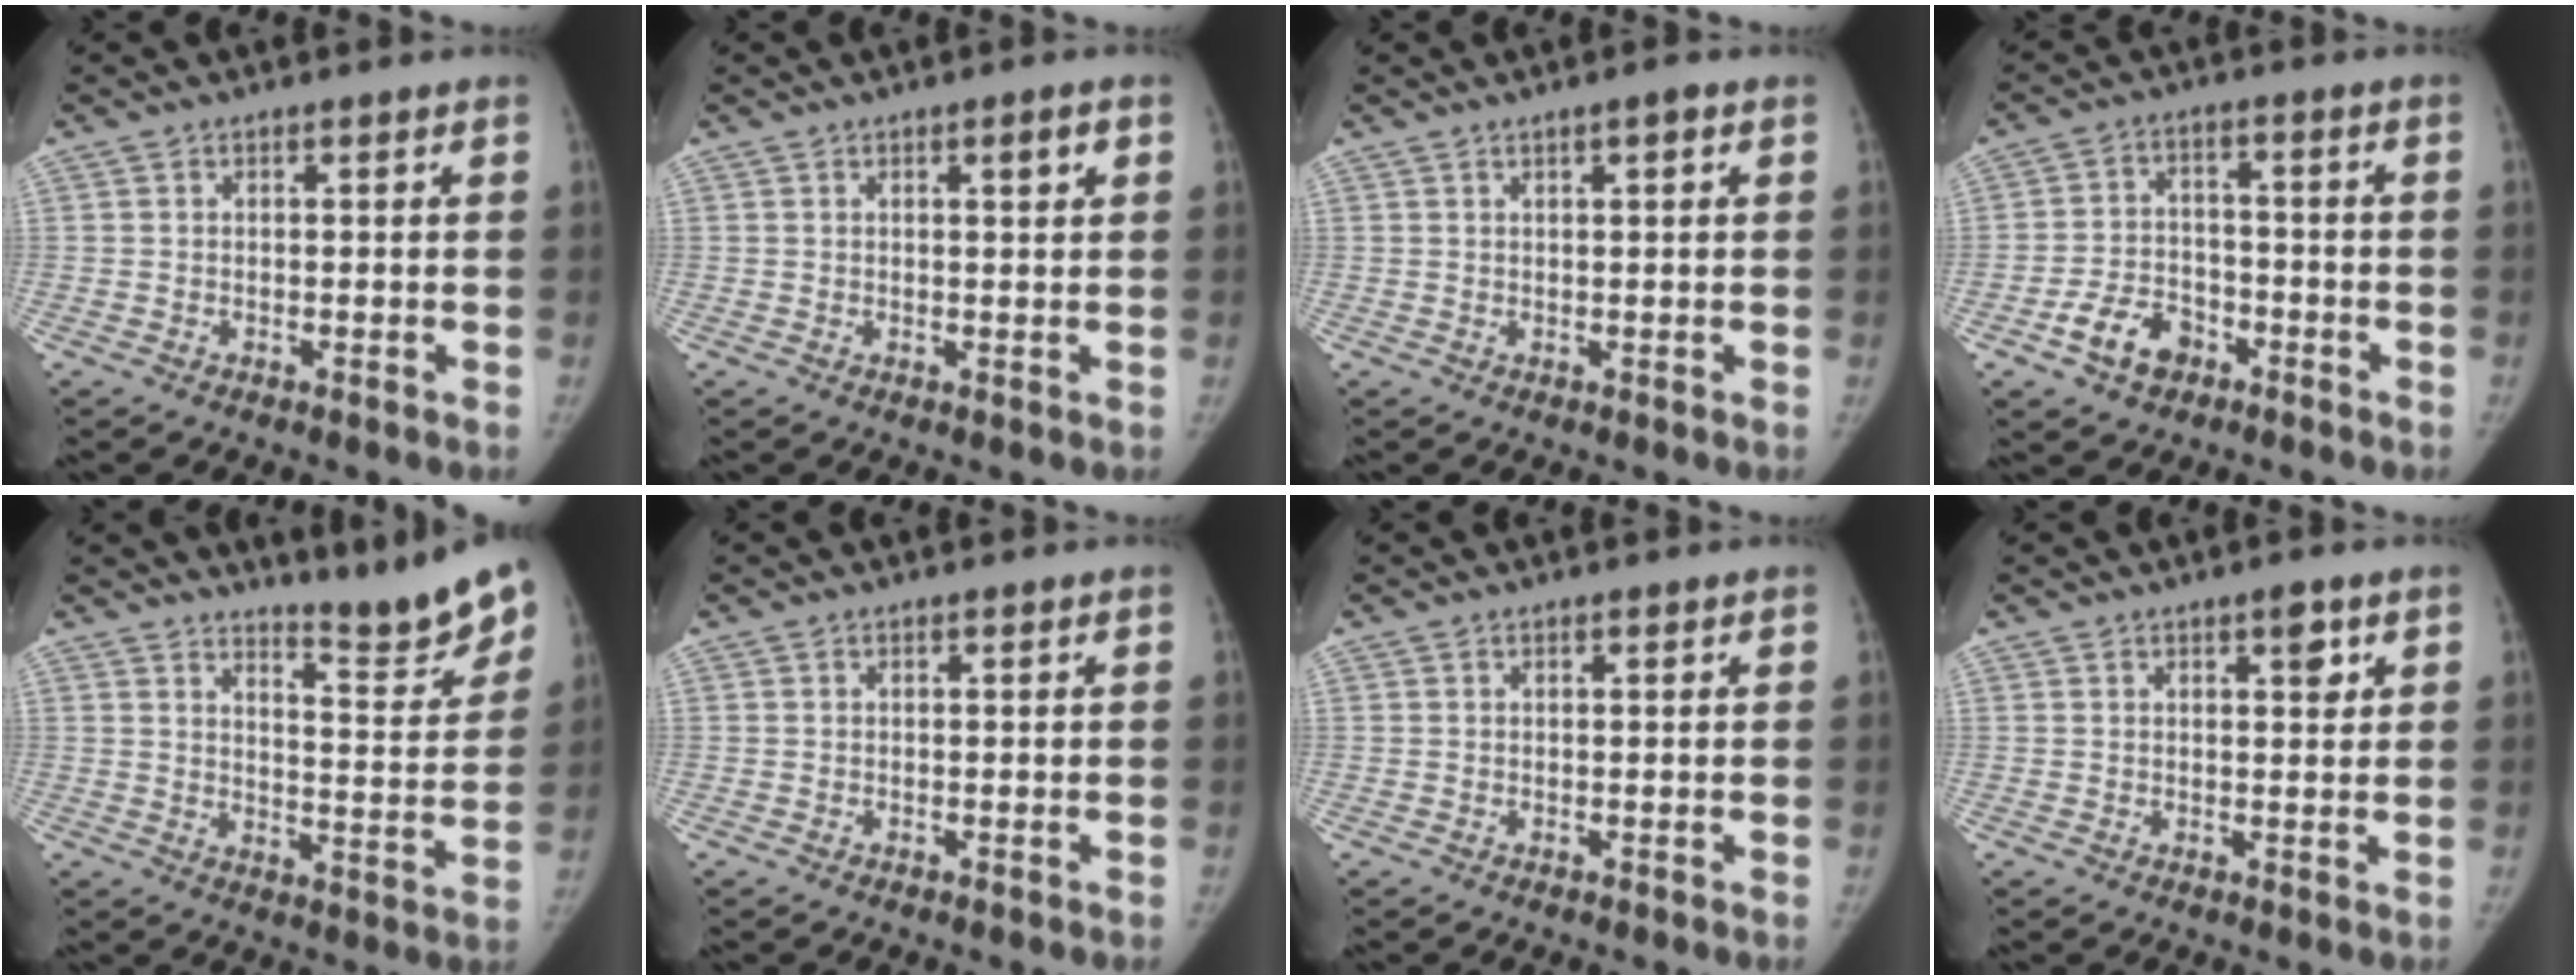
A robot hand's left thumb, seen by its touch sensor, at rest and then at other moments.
{"total": 2.5, "force": [1.1, 0.4, 2.3], "torque": [-0.030, -0.003, 0.015]}
{"total": 1.7, "force": [0.8, 0.2, 1.4], "torque": [-0.020, 0.000, 0.010]}
{"total": 8.2, "force": [-4.6, 5.6, 3.8], "torque": [-0.049, 0.032, -0.078]}
{"total": 11.5, "force": [9.5, 1.9, 6.2], "torque": [-0.057, -0.071, 0.140]}
{"total": 0.0}
{"total": 0.0}
{"total": 2.9, "force": [1.5, 1.1, 2.2], "torque": [-0.017, -0.005, 0.021]}